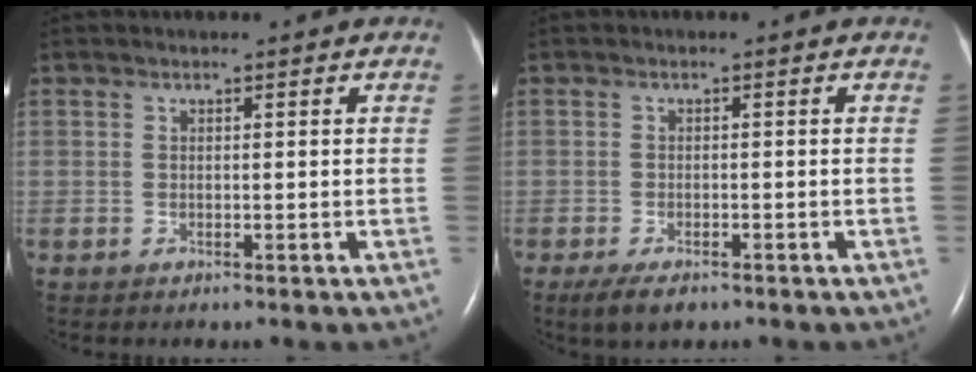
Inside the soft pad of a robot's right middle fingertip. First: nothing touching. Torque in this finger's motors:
{"motor_torque": [0.44, -0.36, 0.03, 0.05]}